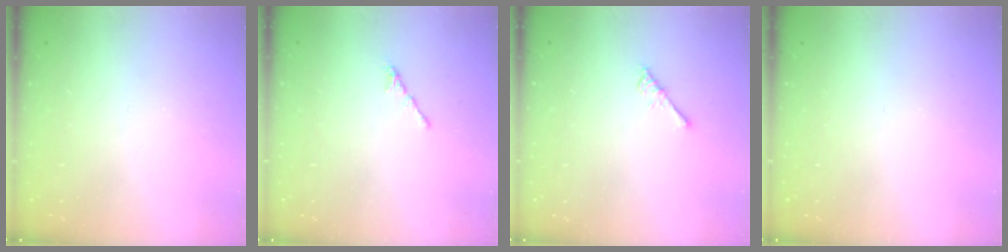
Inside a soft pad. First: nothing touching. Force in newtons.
{"total": 1.7, "press": 1.6, "slide": 0.5}
{"total": 2.9, "press": 2.9, "slide": 0.5}
{"total": 0.0}